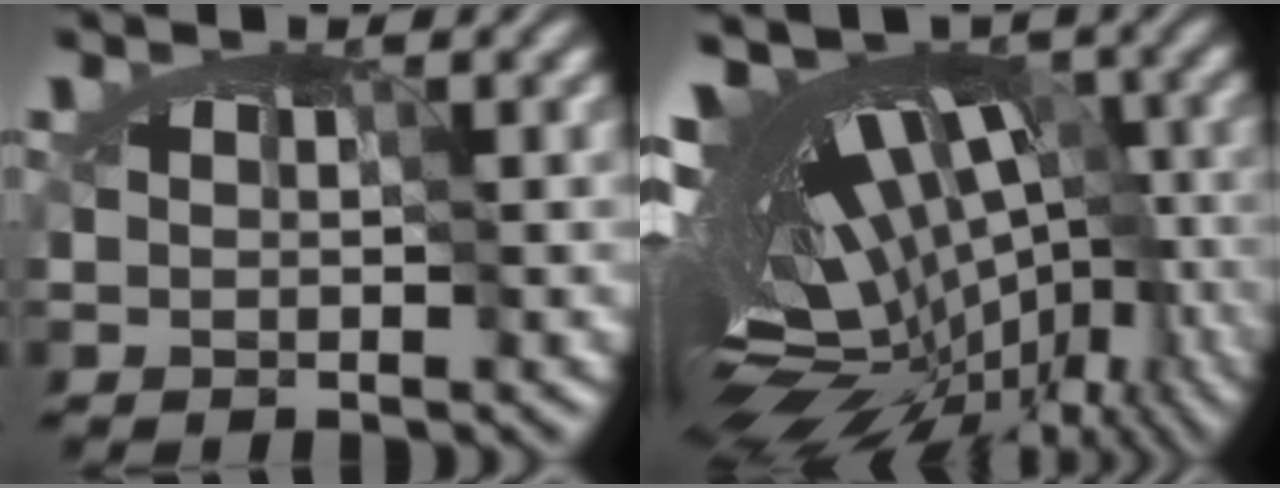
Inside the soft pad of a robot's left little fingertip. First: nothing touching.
{"total": 13.3, "force": [-5.0, 5.6, 10.9], "torque": [-0.107, -0.006, -0.069]}